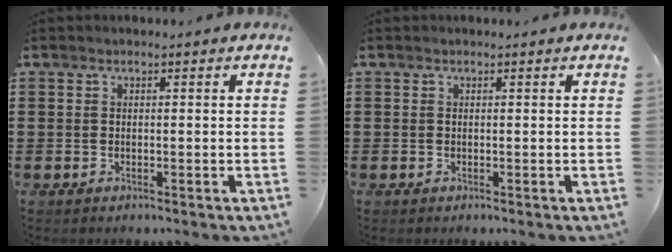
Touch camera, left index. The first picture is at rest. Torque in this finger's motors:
{"motor_torque": [-1.15, 0.99, -0.43, -0.21]}